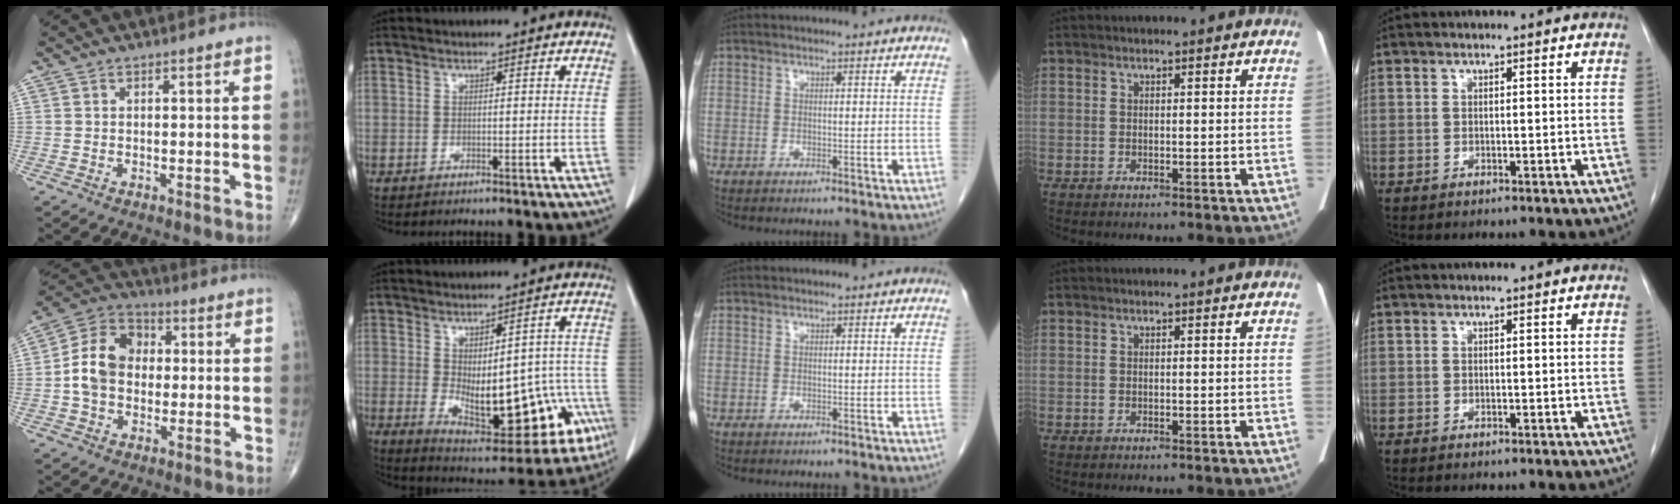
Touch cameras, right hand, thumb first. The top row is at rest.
{"thumb": {"total": 11.4, "force": [0.0, 8.9, 7.3], "torque": [-0.119, 0.033, -0.011]}, "index": {"total": 17.4, "force": [-4.4, 7.7, 15.0], "torque": [-0.168, 0.021, -0.031]}}